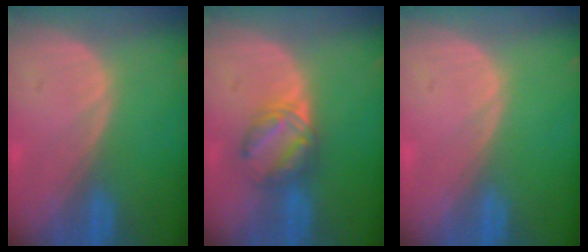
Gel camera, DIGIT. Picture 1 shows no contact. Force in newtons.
{"total": 5.8, "press": 5.4, "slide": 2.2}
{"total": 0.0}